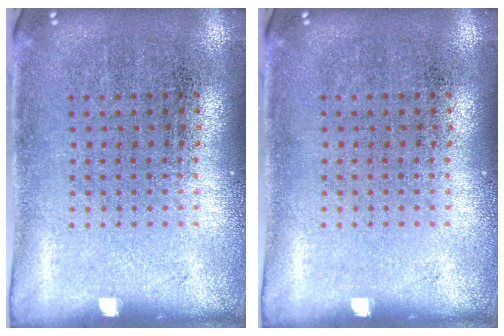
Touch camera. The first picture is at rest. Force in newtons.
{"total": 0.0}